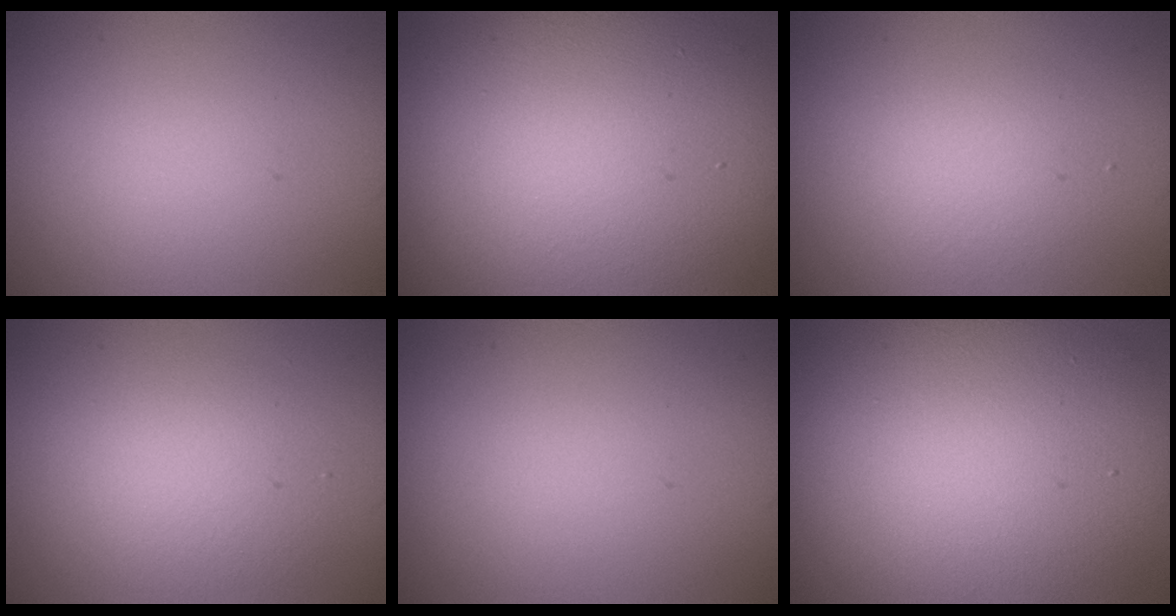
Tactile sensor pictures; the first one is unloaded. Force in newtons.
{"total": 14.5, "press": 14.5, "slide": 0.9}
{"total": 2.3, "press": 2.3, "slide": 0.0}
{"total": 3.3, "press": 3.3, "slide": 0.2}
{"total": 0.0}
{"total": 13.8, "press": 13.8, "slide": 0.8}